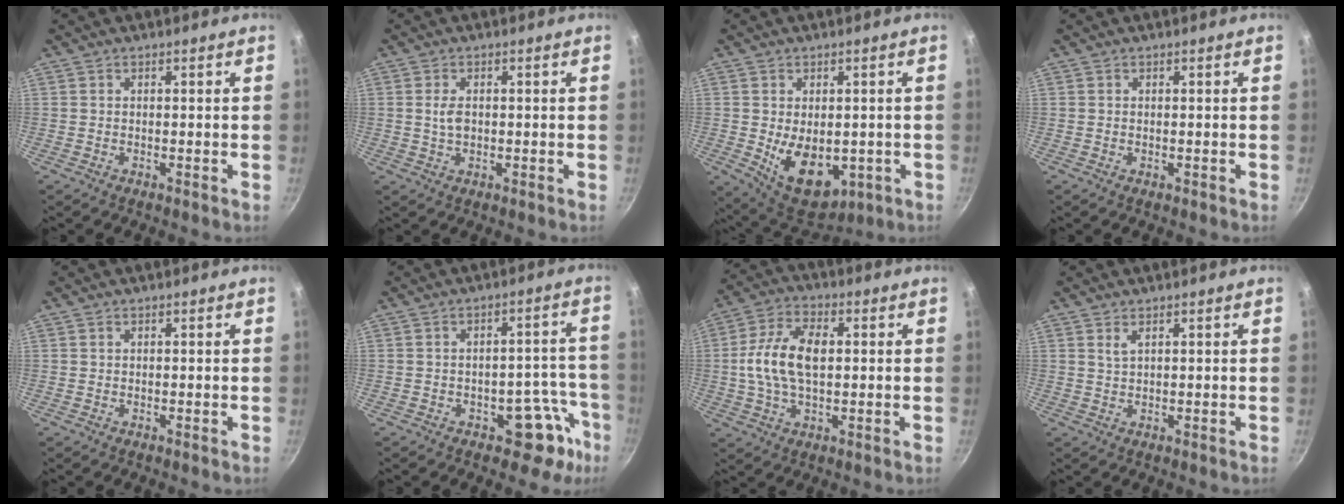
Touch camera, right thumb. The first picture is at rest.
{"total": 2.8, "force": [0.2, 1.7, 2.2], "torque": [-0.041, 0.000, 0.005]}
{"total": 12.0, "force": [-2.3, 7.5, 9.2], "torque": [-0.118, -0.011, -0.010]}
{"total": 0.0}
{"total": 0.0}
{"total": 9.3, "force": [-4.9, 5.2, 5.9], "torque": [-0.029, 0.049, -0.056]}
{"total": 12.2, "force": [0.9, 6.7, 10.1], "torque": [-0.203, 0.015, 0.015]}
{"total": 1.4, "force": [0.8, 0.5, 1.0], "torque": [-0.022, -0.002, 0.021]}